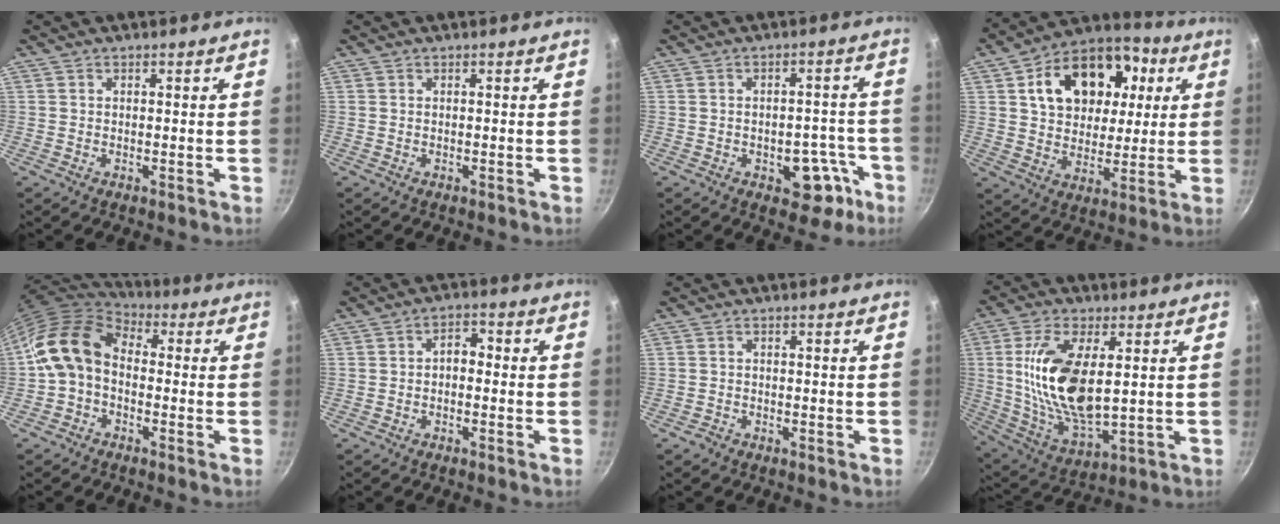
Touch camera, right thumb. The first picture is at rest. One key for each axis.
{"total": 0.0}
{"total": 8.9, "fx": -4.1, "fy": 5.1, "fz": 6.0, "tx": -0.041, "ty": 0.041, "tz": -0.043}
{"total": 19.1, "fx": 5.5, "fy": 13.6, "fz": 12.3, "tx": -0.152, "ty": 0.009, "tz": 0.088}
{"total": 12.9, "fx": -0.8, "fy": 9.2, "fz": 9.0, "tx": -0.165, "ty": 0.037, "tz": -0.032}
{"total": 3.5, "fx": -0.4, "fy": 2.3, "fz": 2.6, "tx": -0.026, "ty": 0.018, "tz": -0.016}
{"total": 1.0, "fx": -0.7, "fy": 0.6, "fz": 0.1, "tx": -0.002, "ty": 0.002, "tz": -0.018}
{"total": 17.9, "fx": 2.7, "fy": 8.3, "fz": 15.6, "tx": -0.301, "ty": -0.019, "tz": 0.062}